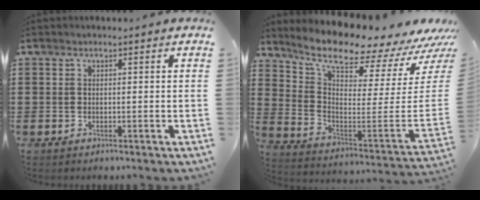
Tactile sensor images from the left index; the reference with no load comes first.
{"total": 8.1, "force": [7.0, 0.7, 4.0], "torque": [-0.091, -0.086, 0.110]}